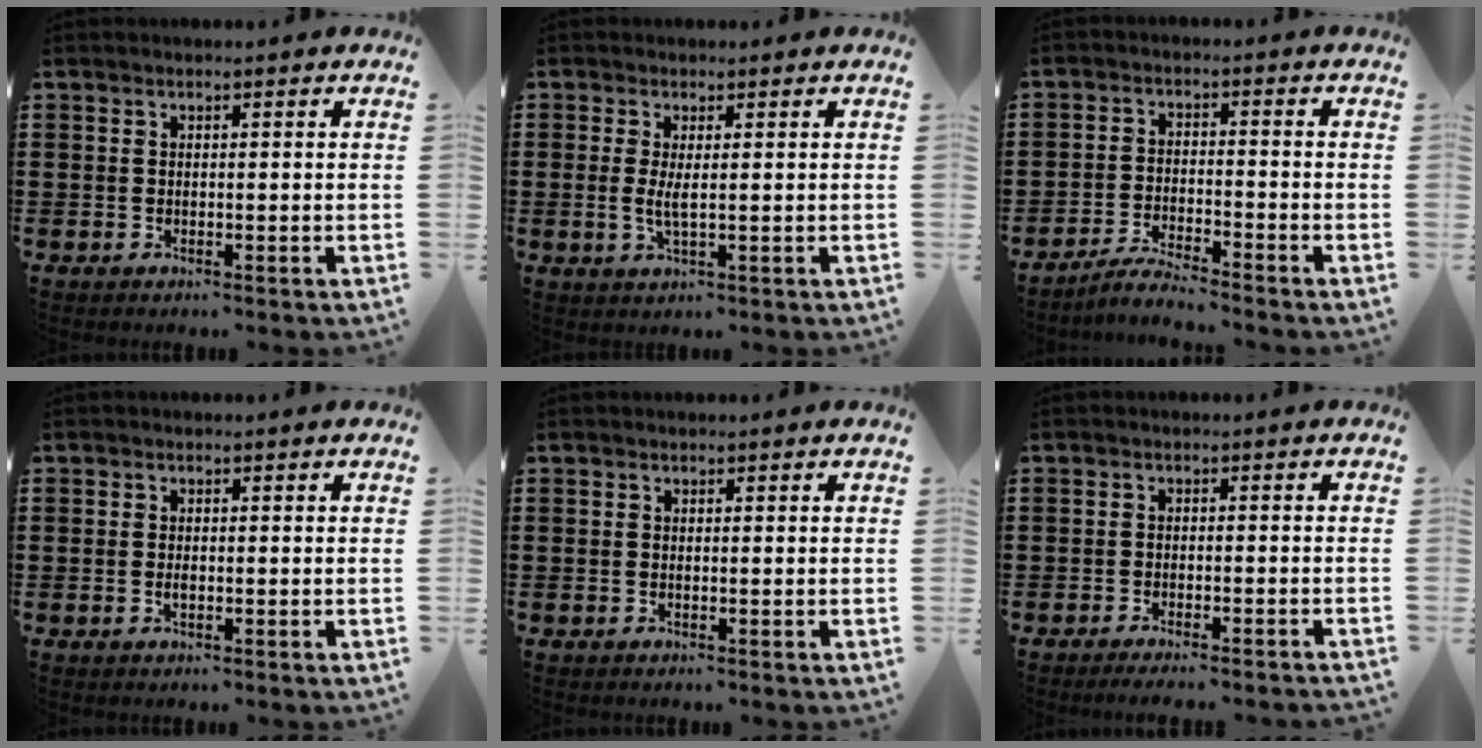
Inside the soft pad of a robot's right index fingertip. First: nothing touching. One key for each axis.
{"total": 2.5, "fx": 0.3, "fy": 0.4, "fz": 2.5, "tx": -0.048, "ty": -0.004, "tz": 0.005}
{"total": 3.6, "fx": -3.5, "fy": 0.0, "fz": 0.9, "tx": -0.018, "ty": 0.004, "tz": -0.070}
{"total": 1.0, "fx": -0.3, "fy": 0.4, "fz": 0.8, "tx": -0.017, "ty": -0.004, "tz": -0.004}
{"total": 0.0}
{"total": 1.7, "fx": -1.6, "fy": -0.2, "fz": 0.6, "tx": -0.011, "ty": 0.000, "tz": -0.030}